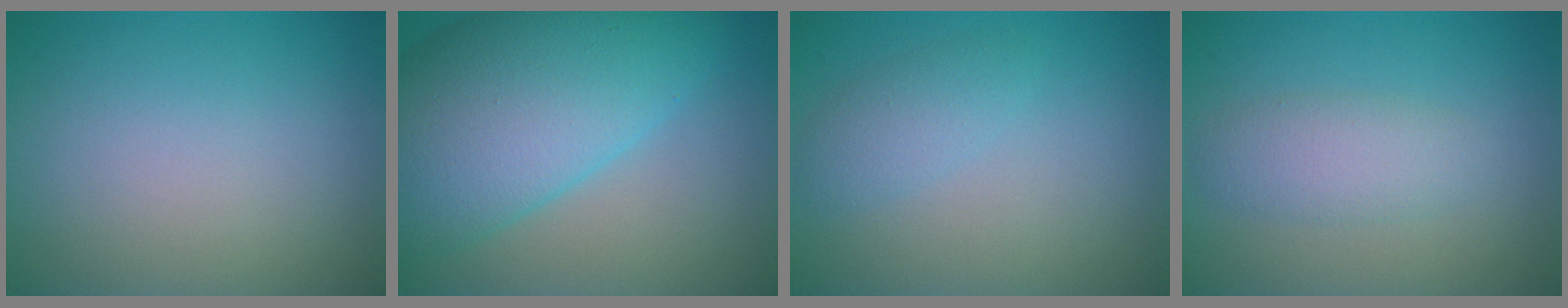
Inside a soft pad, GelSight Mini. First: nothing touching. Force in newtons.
{"total": 12.2, "press": 12.2, "slide": 0.5}
{"total": 1.9, "press": 1.9, "slide": 0.1}
{"total": 2.7, "press": 2.7, "slide": 0.1}